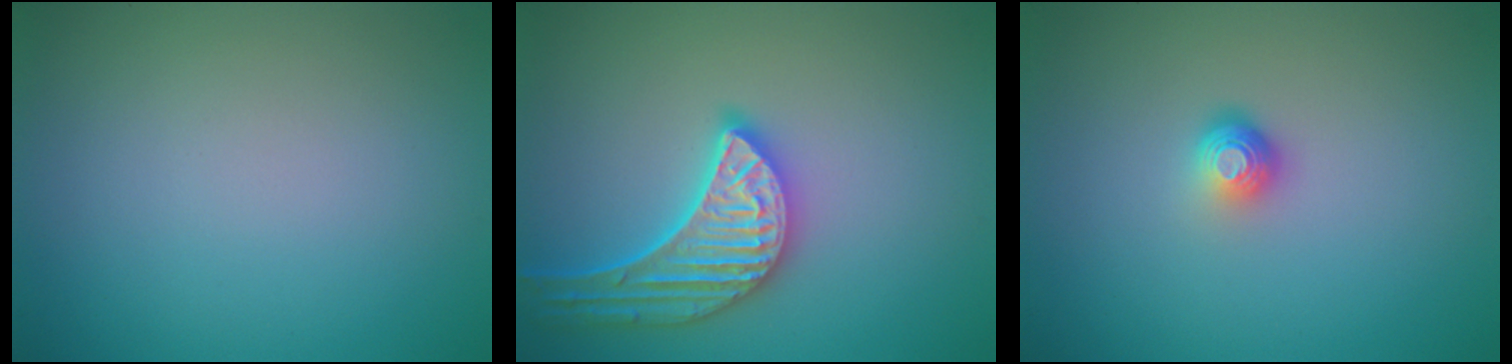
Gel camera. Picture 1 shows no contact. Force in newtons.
{"total": 5.2, "press": 4.7, "slide": 2.2}
{"total": 1.8, "press": 1.2, "slide": 1.4}